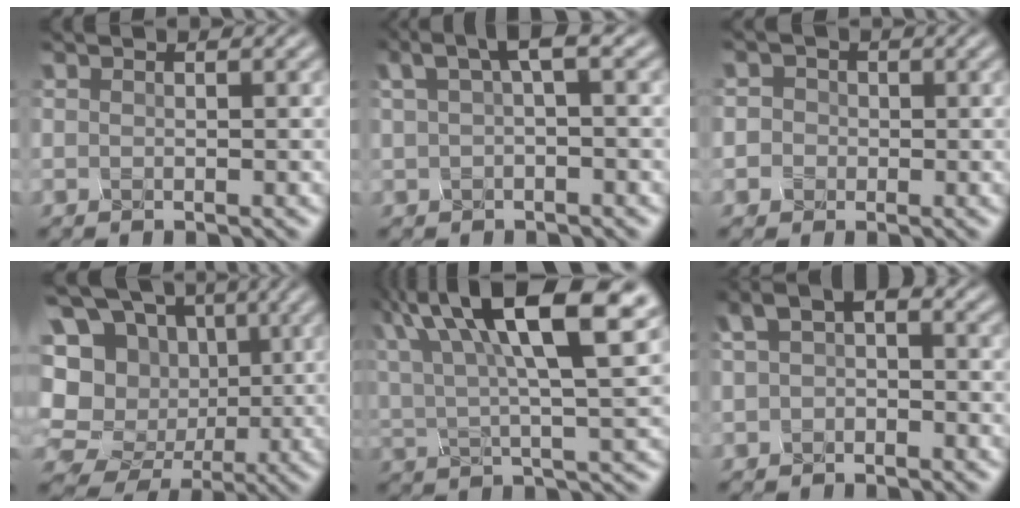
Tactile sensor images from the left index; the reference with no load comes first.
{"total": 2.2, "force": [0.8, 0.0, 2.1], "torque": [-0.041, 0.012, 0.025]}
{"total": 1.5, "force": [-0.2, 1.1, -1.0], "torque": [0.019, 0.007, 0.000]}
{"total": 13.7, "force": [-1.4, 12.9, 4.4], "torque": [-0.153, 0.004, -0.010]}
{"total": 13.2, "force": [6.6, 3.6, 10.8], "torque": [-0.206, 0.023, 0.121]}
{"total": 1.8, "force": [-0.3, 1.1, 1.4], "torque": [-0.033, 0.011, -0.001]}